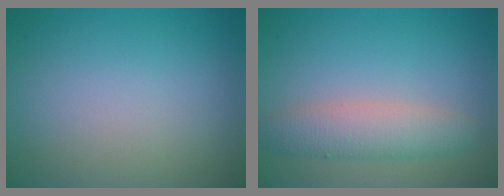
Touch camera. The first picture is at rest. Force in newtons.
{"total": 3.7, "press": 3.7, "slide": 0.1}